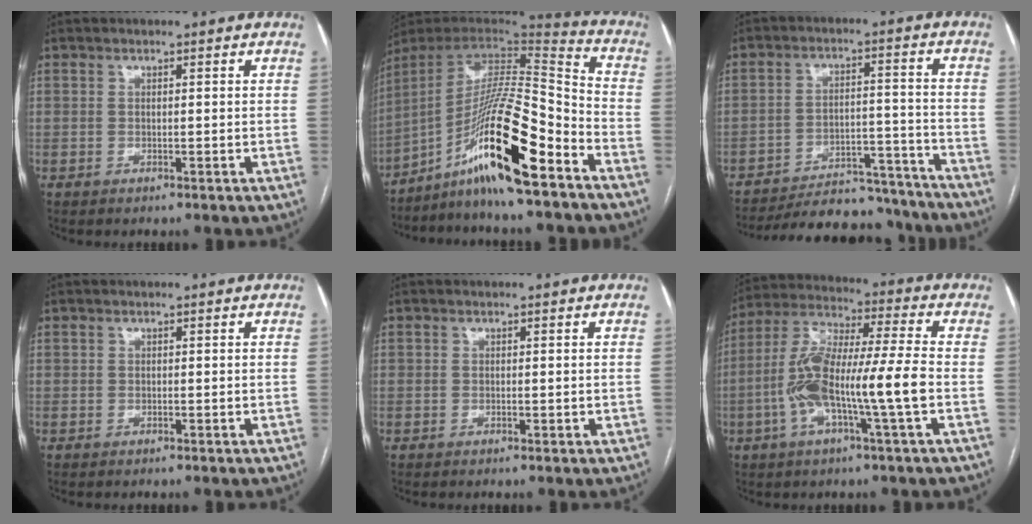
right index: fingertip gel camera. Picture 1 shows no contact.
{"total": 19.3, "force": [-10.8, 1.3, 15.9], "torque": [-0.295, -0.007, -0.193]}
{"total": 20.6, "force": [-19.1, 4.8, 5.8], "torque": [-0.085, 0.010, -0.264]}
{"total": 0.0}
{"total": 0.8, "force": [0.1, 0.6, 0.5], "torque": [-0.006, 0.000, 0.004]}
{"total": 14.3, "force": [-3.3, 0.9, 13.9], "torque": [-0.280, 0.010, -0.067]}